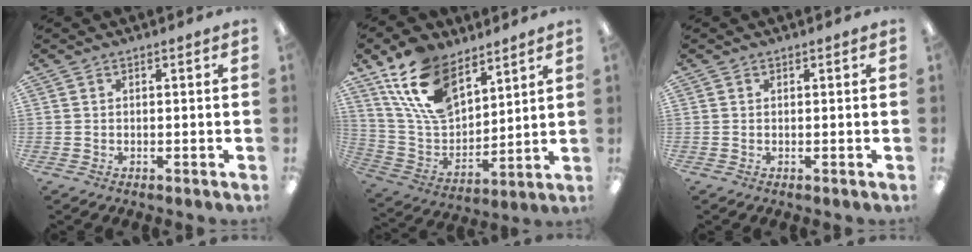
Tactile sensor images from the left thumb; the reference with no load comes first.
{"total": 17.4, "force": [10.7, 9.7, 9.8], "torque": [-0.201, -0.040, 0.201]}
{"total": 0.0}